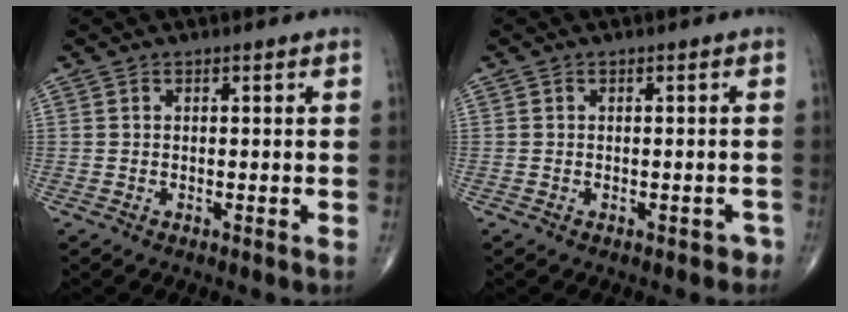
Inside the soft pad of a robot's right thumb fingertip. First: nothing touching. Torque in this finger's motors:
{"motor_torque": [-0.13, 0.03, -0.05, -0.01, 0.03]}